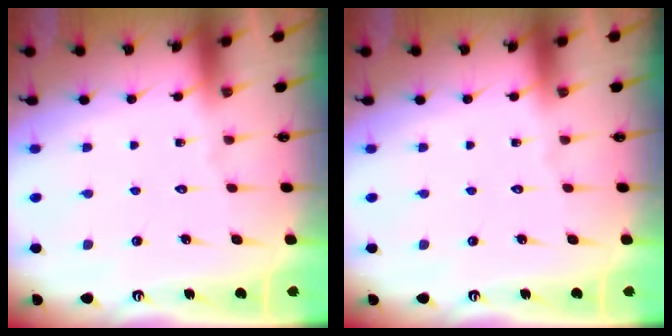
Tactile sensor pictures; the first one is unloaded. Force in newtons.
{"total": 0.0}